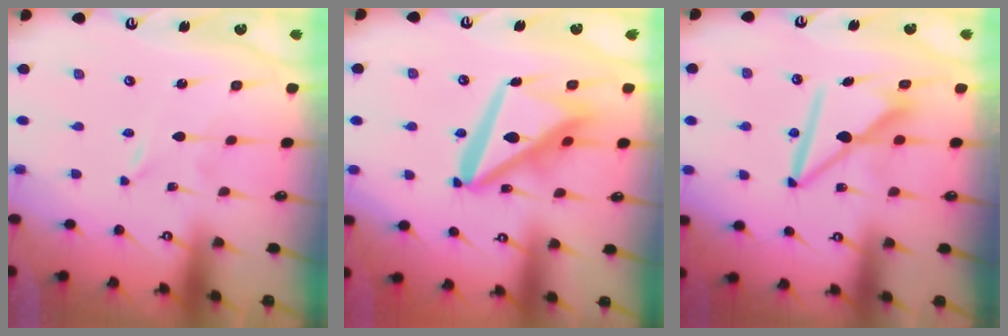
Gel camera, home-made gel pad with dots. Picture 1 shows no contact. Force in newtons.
{"total": 16.4, "press": 16.3, "slide": 2.0}
{"total": 9.9, "press": 9.8, "slide": 1.1}